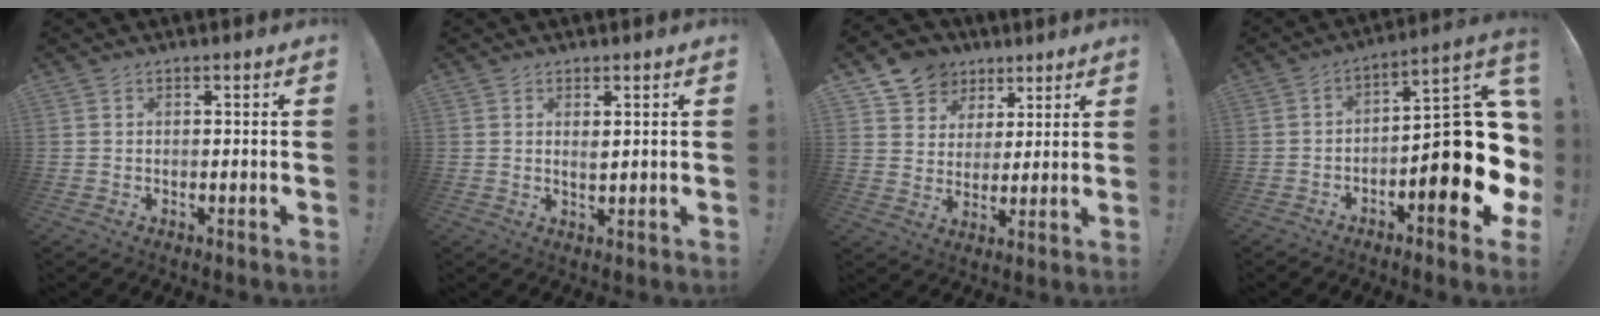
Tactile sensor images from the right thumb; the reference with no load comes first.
{"total": 1.9, "force": [0.9, 0.5, 1.6], "torque": [-0.017, -0.007, 0.012]}
{"total": 10.1, "force": [5.8, 8.1, 1.7], "torque": [-0.022, -0.042, 0.117]}
{"total": 18.0, "force": [-4.6, 6.0, 16.4], "torque": [-0.215, 0.025, -0.068]}